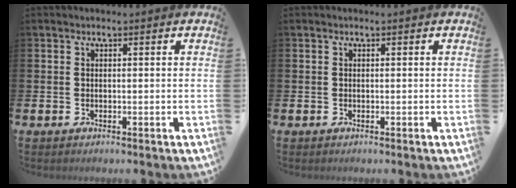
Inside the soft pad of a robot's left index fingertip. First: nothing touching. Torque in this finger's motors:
{"motor_torque": [0.00, 0.00, 0.00, 0.00]}